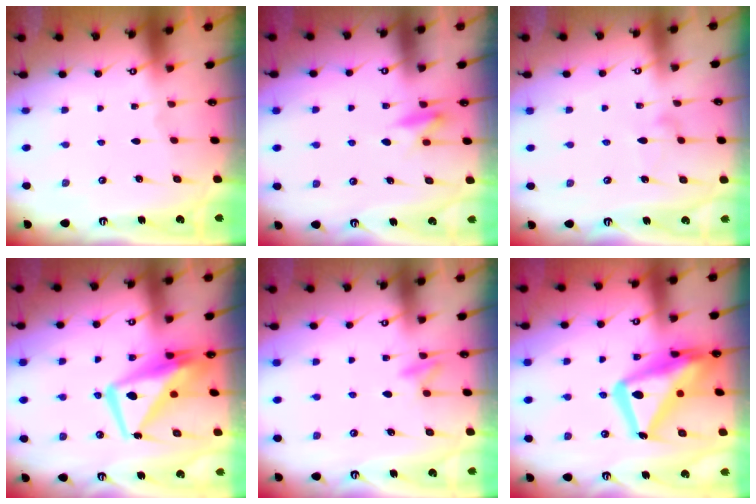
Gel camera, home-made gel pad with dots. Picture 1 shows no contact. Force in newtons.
{"total": 7.5, "press": 7.4, "slide": 0.9}
{"total": 6.1, "press": 6.1, "slide": 0.3}
{"total": 11.0, "press": 10.8, "slide": 1.9}
{"total": 7.2, "press": 7.1, "slide": 0.6}
{"total": 21.0, "press": 20.9, "slide": 1.8}